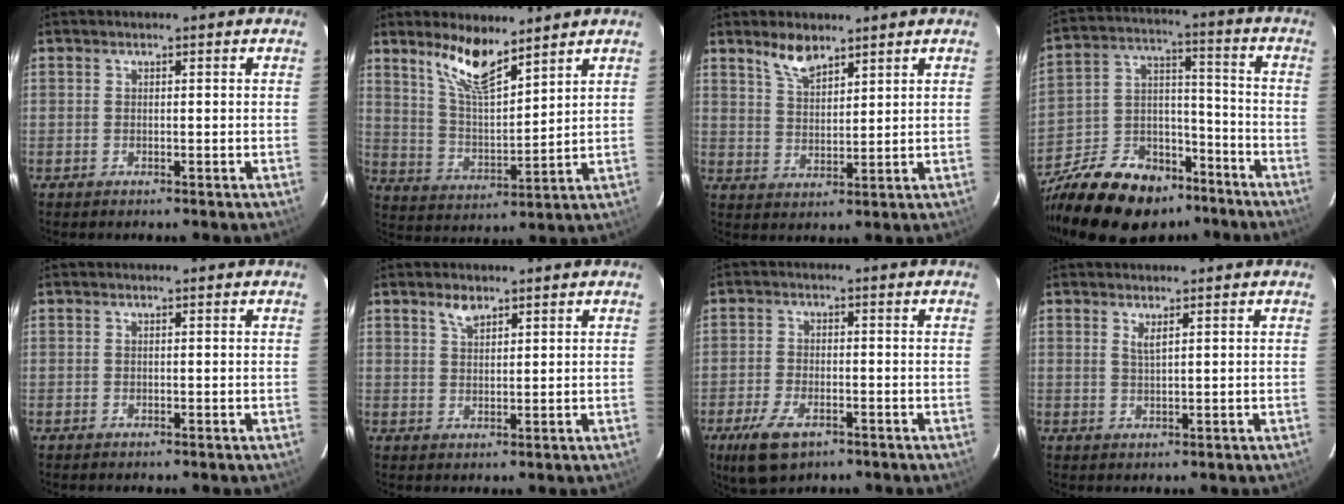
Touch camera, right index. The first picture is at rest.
{"total": 10.1, "force": [7.6, 2.5, 6.2], "torque": [-0.114, -0.001, 0.152]}
{"total": 5.5, "force": [4.3, 2.0, 2.8], "torque": [-0.049, 0.002, 0.085]}
{"total": 24.1, "force": [-17.4, 12.9, 10.8], "torque": [-0.240, 0.034, -0.263]}
{"total": 0.0}
{"total": 2.9, "force": [2.1, 1.3, 1.5], "torque": [-0.026, 0.006, 0.040]}
{"total": 8.1, "force": [-4.8, 4.0, 5.1], "torque": [-0.128, -0.015, -0.085]}
{"total": 1.6, "force": [1.0, 0.1, 1.3], "torque": [-0.023, -0.002, 0.017]}